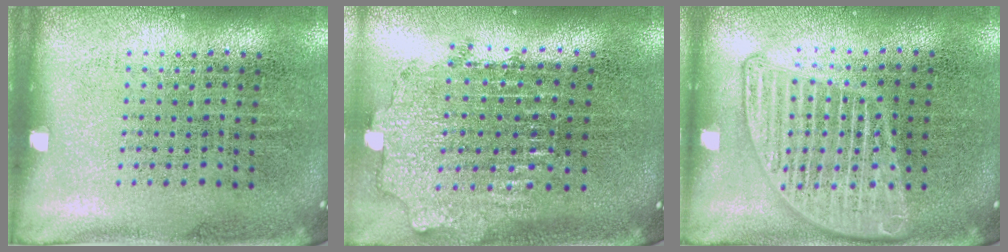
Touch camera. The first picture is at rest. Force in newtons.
{"total": 2.0, "press": 1.5, "slide": 1.3}
{"total": 2.8, "press": 2.7, "slide": 0.3}